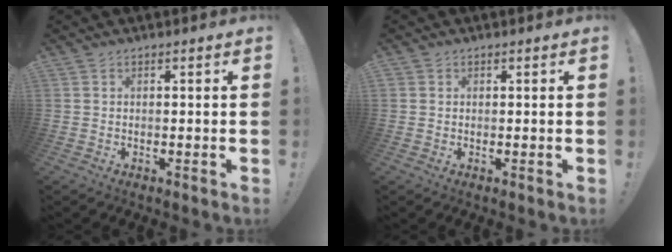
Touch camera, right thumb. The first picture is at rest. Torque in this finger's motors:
{"motor_torque": [-0.23, 0.02, 0.09, -0.12, 0.06]}